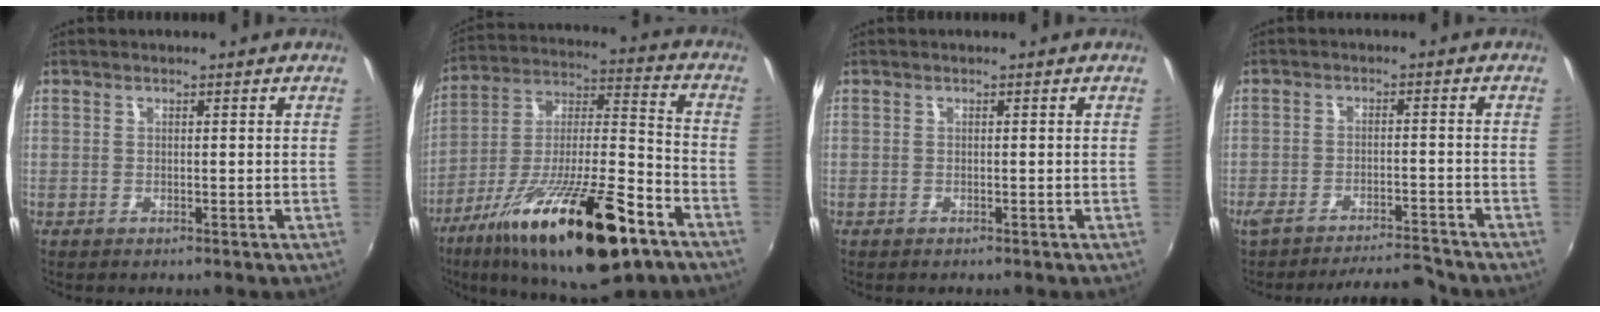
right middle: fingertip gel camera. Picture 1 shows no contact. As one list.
[{"total": 27.4, "force": [-15.4, 7.4, 21.4], "torque": [-0.365, -0.034, -0.253]}, {"total": 0.0}, {"total": 9.0, "force": [-8.6, 1.1, 2.4], "torque": [-0.056, 0.012, -0.126]}]